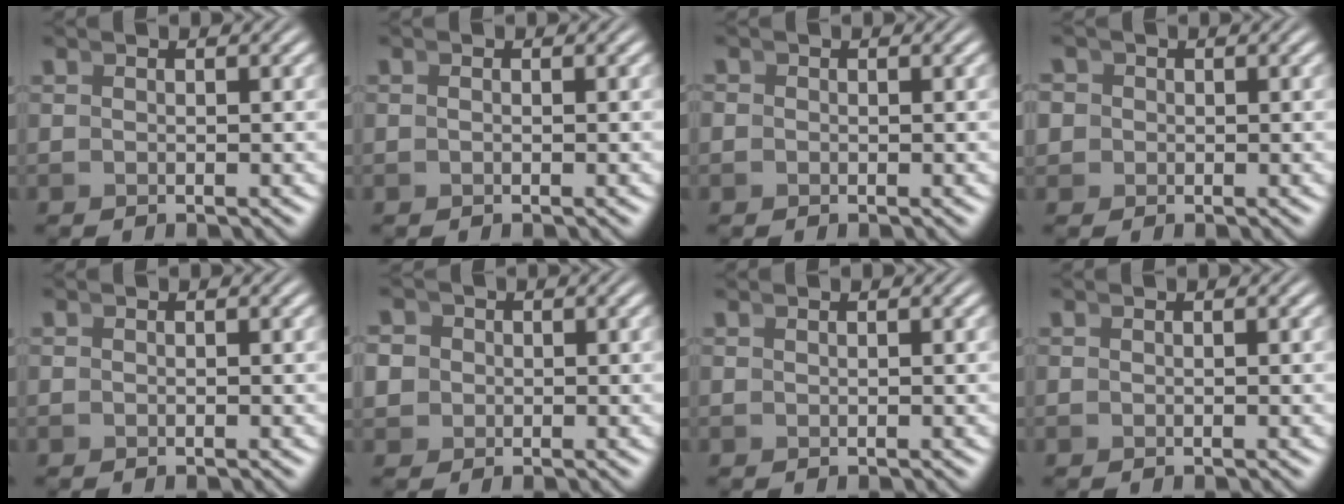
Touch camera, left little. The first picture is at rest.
{"total": 0.0}
{"total": 1.2, "force": [-0.2, 1.1, 0.2], "torque": [-0.007, -0.002, -0.005]}
{"total": 3.1, "force": [-0.2, 3.0, 0.9], "torque": [-0.025, -0.006, -0.005]}
{"total": 0.0}
{"total": 3.7, "force": [0.0, 3.5, 1.3], "torque": [-0.031, -0.006, -0.003]}
{"total": 0.5, "force": [0.4, -0.4, -0.1], "torque": [0.010, 0.007, 0.008]}
{"total": 0.0}